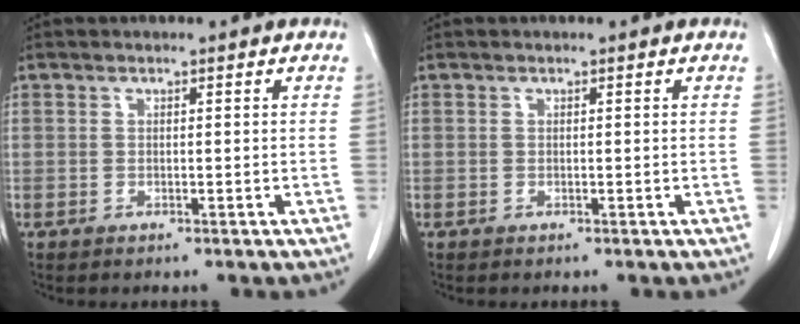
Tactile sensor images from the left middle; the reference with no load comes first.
{"total": 0.0}